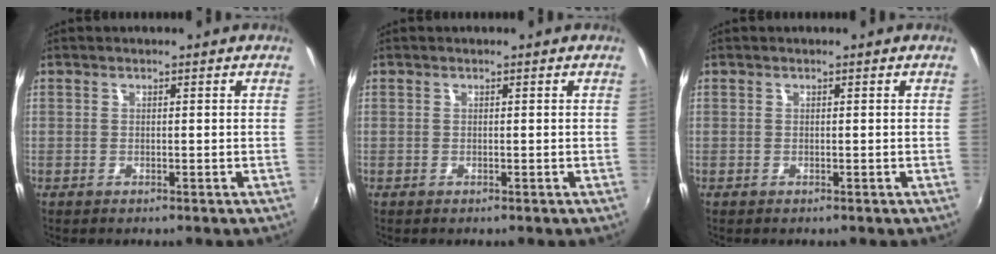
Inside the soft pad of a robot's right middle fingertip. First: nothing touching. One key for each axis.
{"total": 0.0}
{"total": 0.0}